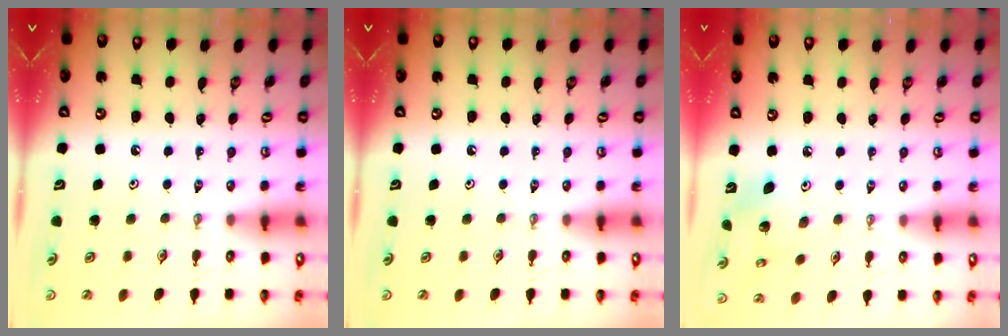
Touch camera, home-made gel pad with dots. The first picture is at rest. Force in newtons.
{"total": 0.0}
{"total": 5.5, "press": 5.5, "slide": 0.3}